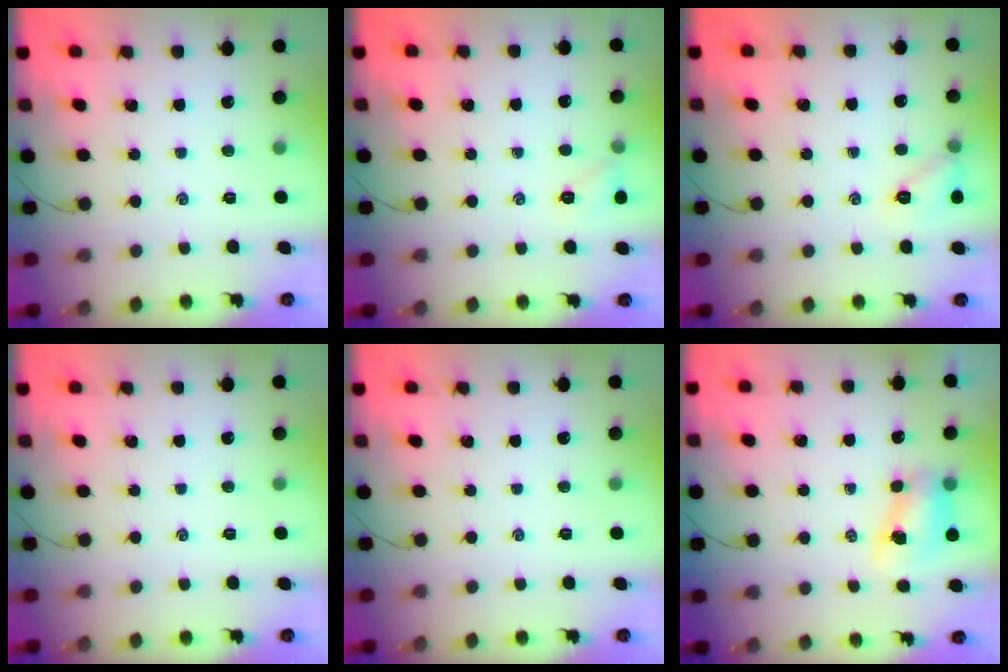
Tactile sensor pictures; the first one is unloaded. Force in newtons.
{"total": 5.4, "press": 5.2, "slide": 1.4}
{"total": 7.8, "press": 7.7, "slide": 1.1}
{"total": 0.0}
{"total": 0.0}
{"total": 7.6, "press": 7.5, "slide": 1.0}